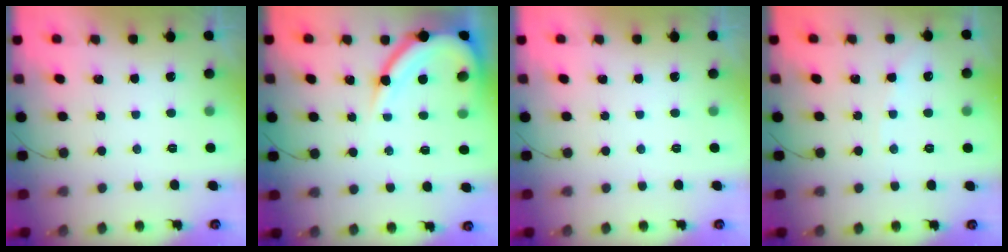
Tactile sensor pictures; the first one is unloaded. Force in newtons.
{"total": 9.8, "press": 9.7, "slide": 1.0}
{"total": 0.0}
{"total": 3.9, "press": 3.9, "slide": 0.4}